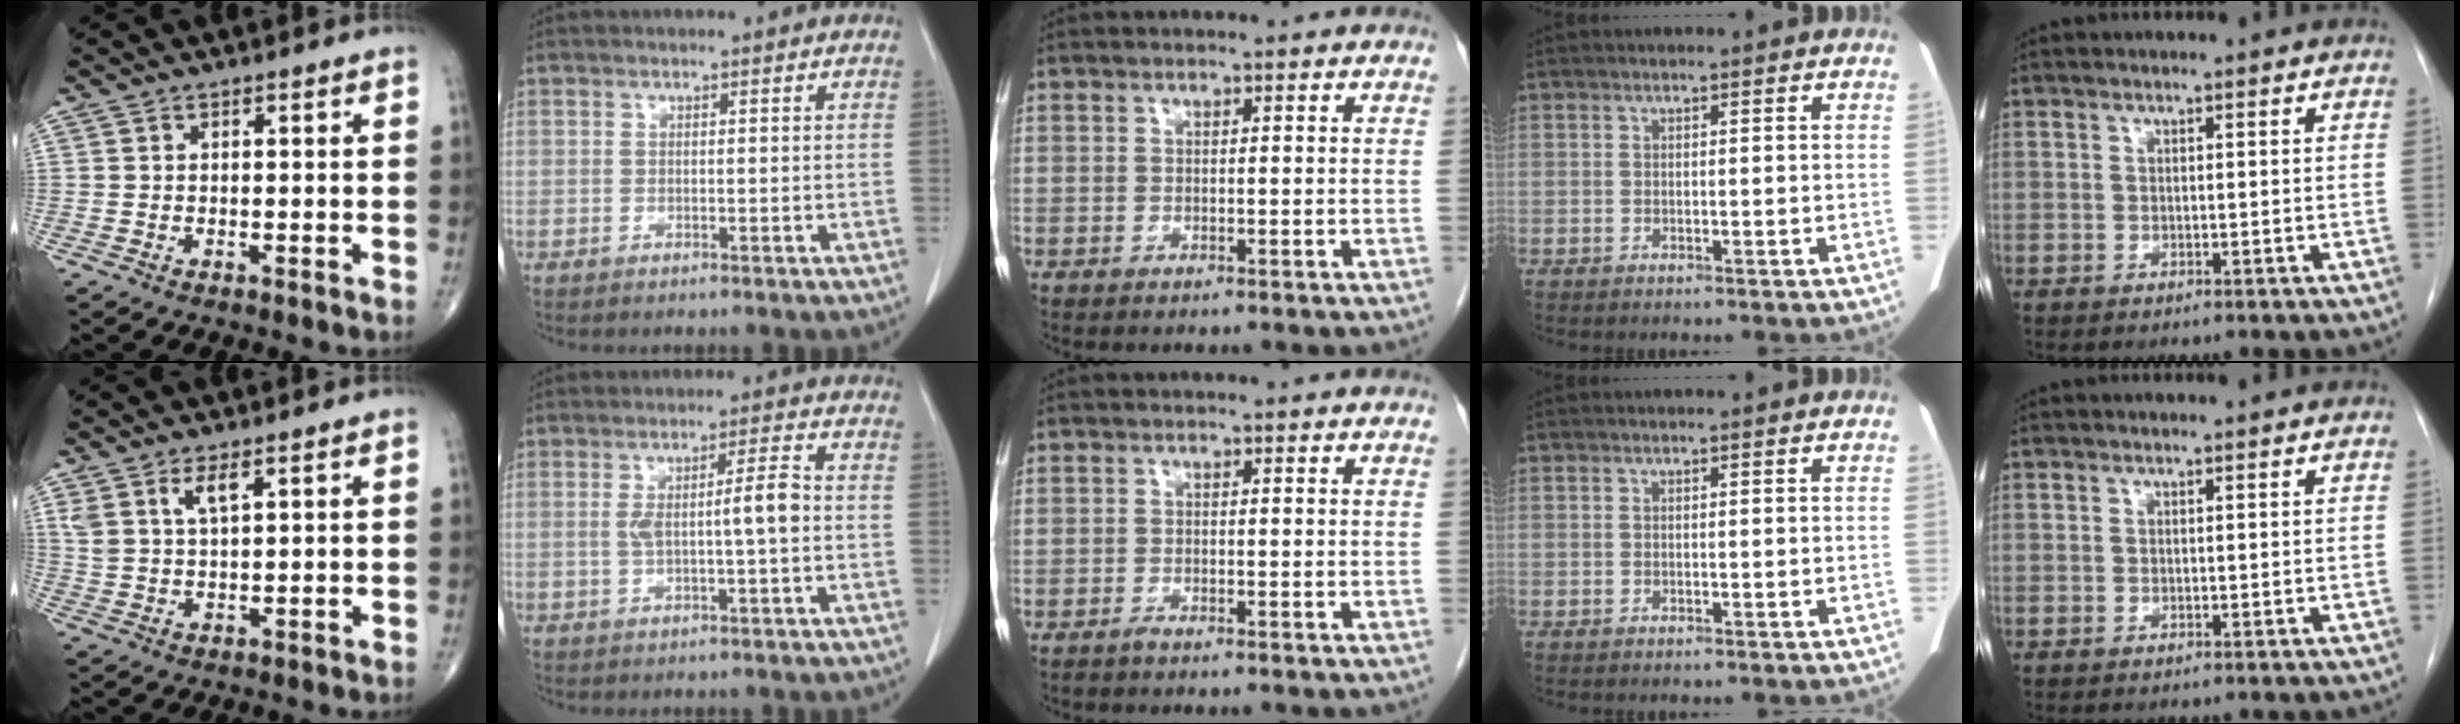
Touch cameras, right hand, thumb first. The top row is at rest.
{"thumb": {"total": 4.4, "force": [2.5, 1.5, 3.3], "torque": [-0.067, -0.009, 0.053]}, "index": {"total": 5.4, "force": [-0.3, 0.2, 5.4], "torque": [-0.093, 0.011, -0.001]}, "middle": {"total": 0.6, "force": [-0.5, -0.1, 0.2], "torque": [-0.005, 0.000, -0.010]}}